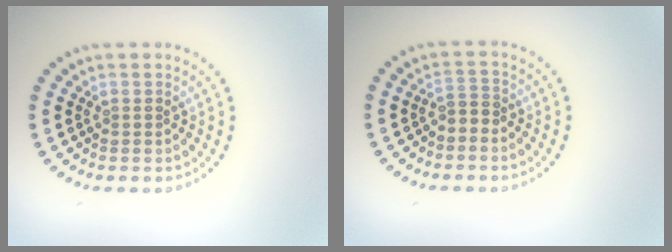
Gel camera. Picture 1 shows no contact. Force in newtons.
{"total": 1.6, "press": 1.0, "slide": 1.2}